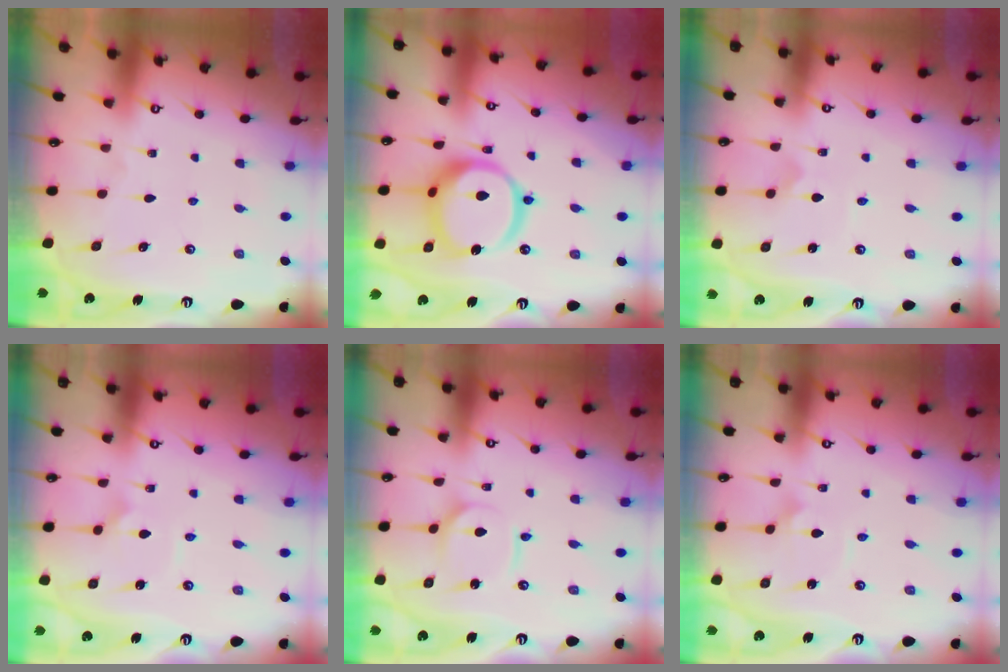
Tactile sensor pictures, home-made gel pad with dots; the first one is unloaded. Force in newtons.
{"total": 16.2, "press": 16.0, "slide": 1.9}
{"total": 0.8, "press": 0.8, "slide": 0.1}
{"total": 2.5, "press": 2.4, "slide": 0.4}
{"total": 2.5, "press": 2.5, "slide": 0.2}
{"total": 1.7, "press": 1.7, "slide": 0.1}